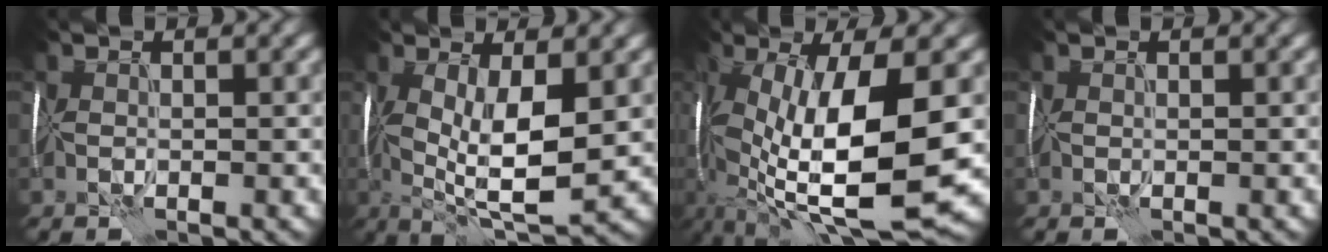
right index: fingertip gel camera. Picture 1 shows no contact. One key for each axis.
{"total": 7.7, "fx": 0.4, "fy": 2.5, "fz": 7.3, "tx": -0.137, "ty": -0.005, "tz": 0.010}
{"total": 14.0, "fx": -1.9, "fy": 4.8, "fz": 13.0, "tx": -0.246, "ty": -0.005, "tz": -0.030}
{"total": 0.0}